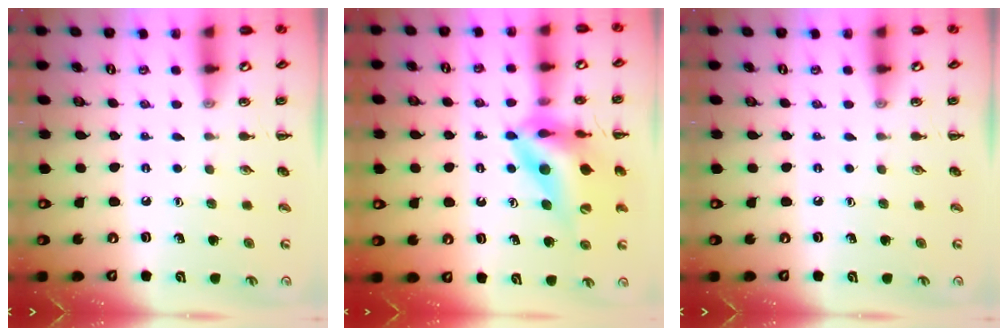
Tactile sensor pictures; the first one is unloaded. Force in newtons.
{"total": 15.1, "press": 14.4, "slide": 4.7}
{"total": 0.0}